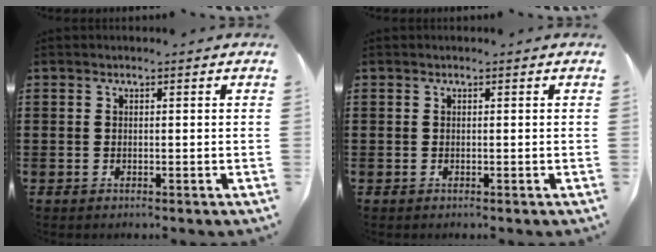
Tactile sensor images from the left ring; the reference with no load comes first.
{"total": 0.0}